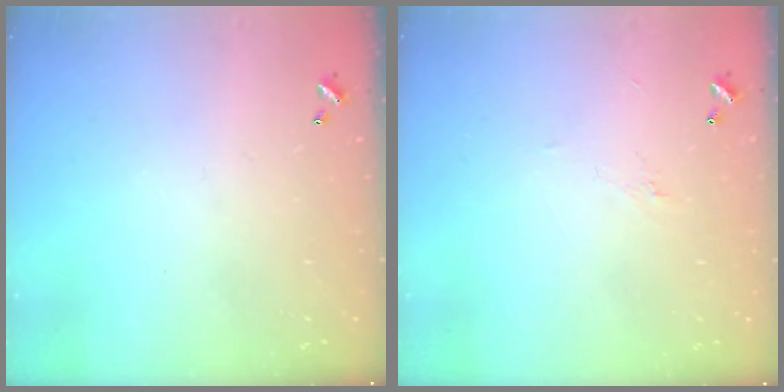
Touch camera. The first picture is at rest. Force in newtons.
{"total": 1.6, "press": 1.5, "slide": 0.5}